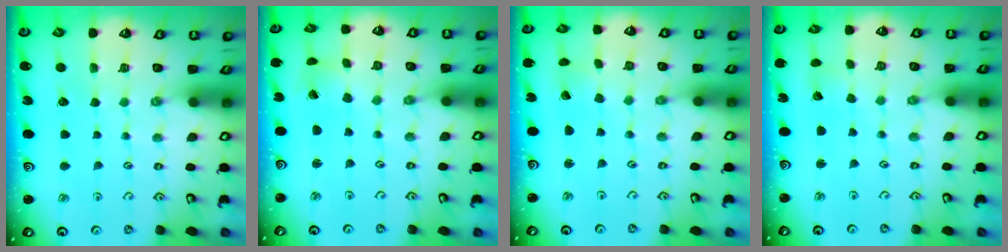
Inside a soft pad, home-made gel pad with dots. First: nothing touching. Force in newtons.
{"total": 1.2, "press": 1.2, "slide": 0.2}
{"total": 0.0}
{"total": 1.8, "press": 1.8, "slide": 0.1}